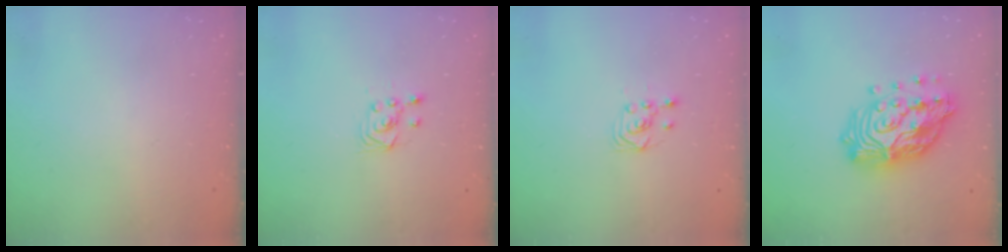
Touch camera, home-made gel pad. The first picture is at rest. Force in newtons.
{"total": 2.9, "press": 2.7, "slide": 1.0}
{"total": 2.5, "press": 2.2, "slide": 1.2}
{"total": 20.2, "press": 20.1, "slide": 2.1}